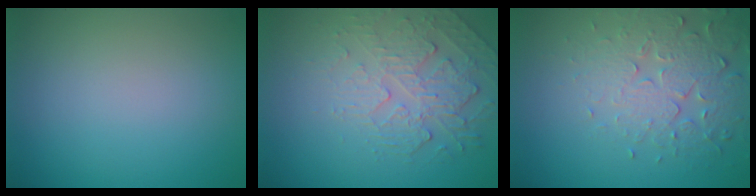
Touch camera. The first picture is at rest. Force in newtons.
{"total": 2.7, "press": 2.1, "slide": 1.7}
{"total": 4.2, "press": 4.2, "slide": 0.5}